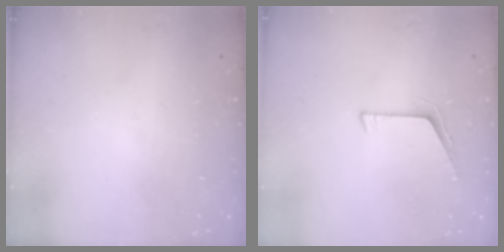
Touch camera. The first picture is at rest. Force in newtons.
{"total": 6.1, "press": 6.0, "slide": 0.6}